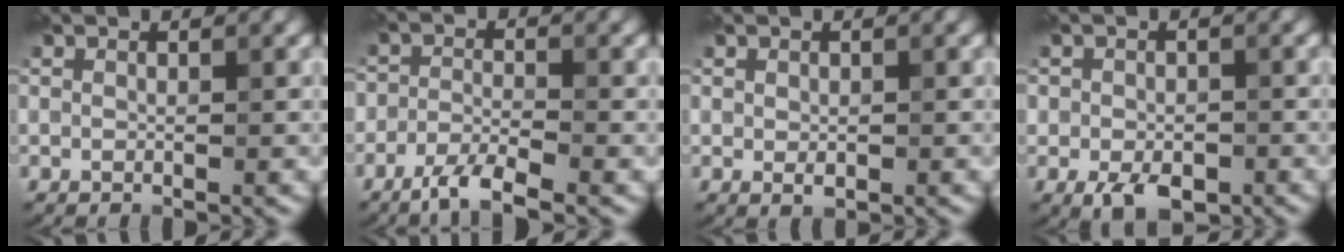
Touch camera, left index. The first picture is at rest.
{"total": 3.3, "force": [-2.4, 0.9, 2.0], "torque": [-0.036, 0.003, -0.054]}
{"total": 1.2, "force": [0.0, 0.8, 0.8], "torque": [-0.012, -0.003, 0.004]}
{"total": 4.1, "force": [-1.7, 2.7, 2.7], "torque": [-0.044, -0.012, -0.031]}